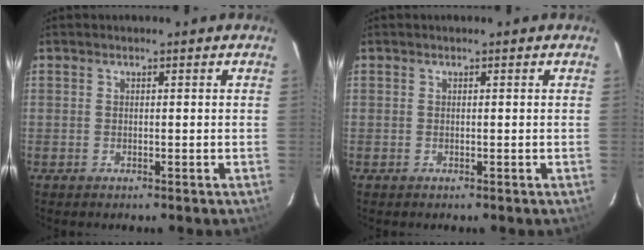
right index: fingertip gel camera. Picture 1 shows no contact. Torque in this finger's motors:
{"motor_torque": [0.02, 0.01, -0.01, 0.00]}